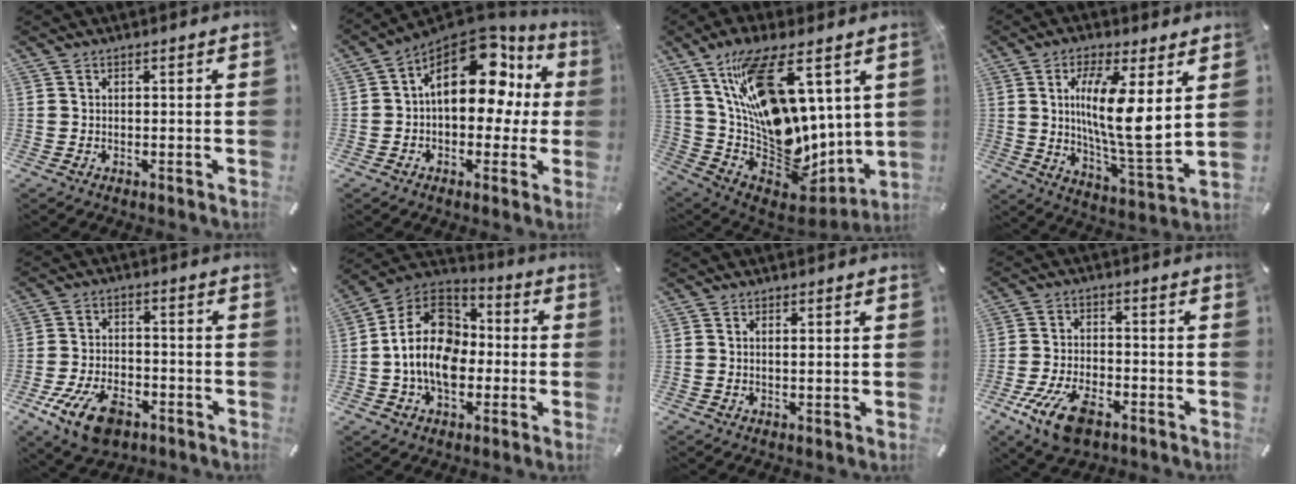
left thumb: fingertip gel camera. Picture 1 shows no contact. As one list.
[{"total": 19.8, "force": [5.5, 11.8, 14.8], "torque": [-0.204, -0.030, 0.092]}, {"total": 19.7, "force": [7.7, 9.4, 15.5], "torque": [-0.291, -0.081, 0.133]}, {"total": 14.6, "force": [4.0, 3.5, 13.6], "torque": [-0.250, -0.034, 0.059]}, {"total": 11.6, "force": [-6.0, 6.6, 7.4], "torque": [-0.140, 0.025, -0.108]}, {"total": 16.3, "force": [-3.0, 12.6, 9.9], "torque": [-0.206, 0.028, -0.059]}, {"total": 1.0, "force": [0.5, 0.1, 0.8], "torque": [-0.015, -0.001, 0.009]}, {"total": 10.7, "force": [-5.7, 5.2, 7.5], "torque": [-0.162, 0.017, -0.105]}]